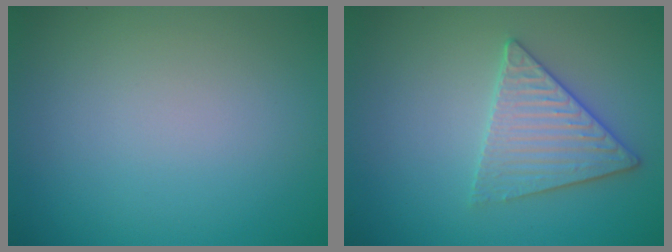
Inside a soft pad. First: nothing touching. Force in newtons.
{"total": 3.4, "press": 3.4, "slide": 0.3}